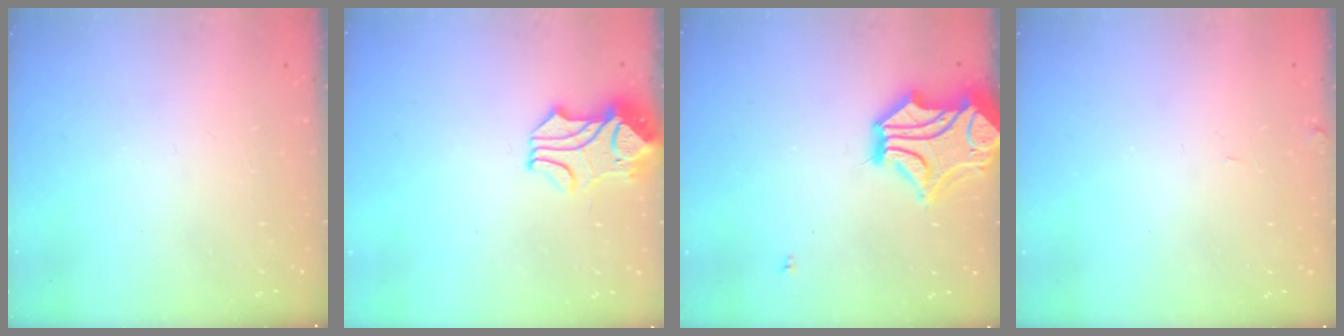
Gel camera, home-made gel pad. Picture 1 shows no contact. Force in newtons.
{"total": 2.3, "press": 2.0, "slide": 1.1}
{"total": 7.5, "press": 7.1, "slide": 2.4}
{"total": 5.0, "press": 5.0, "slide": 0.3}